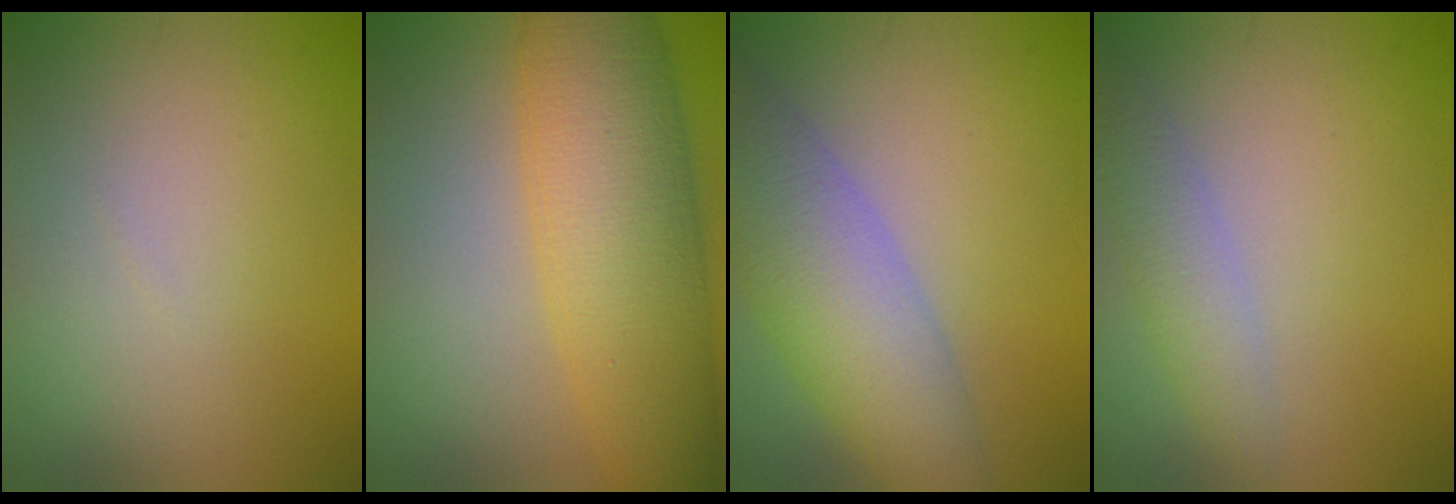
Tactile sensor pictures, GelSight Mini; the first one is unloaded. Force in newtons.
{"total": 10.7, "press": 10.7, "slide": 0.3}
{"total": 8.2, "press": 8.2, "slide": 0.2}
{"total": 2.9, "press": 2.9, "slide": 0.2}